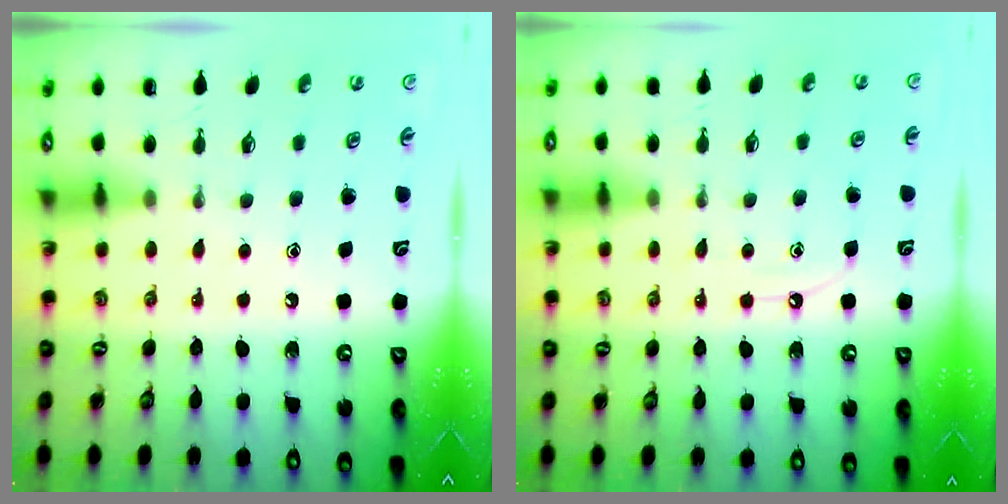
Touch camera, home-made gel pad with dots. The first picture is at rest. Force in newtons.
{"total": 6.0, "press": 5.9, "slide": 0.7}